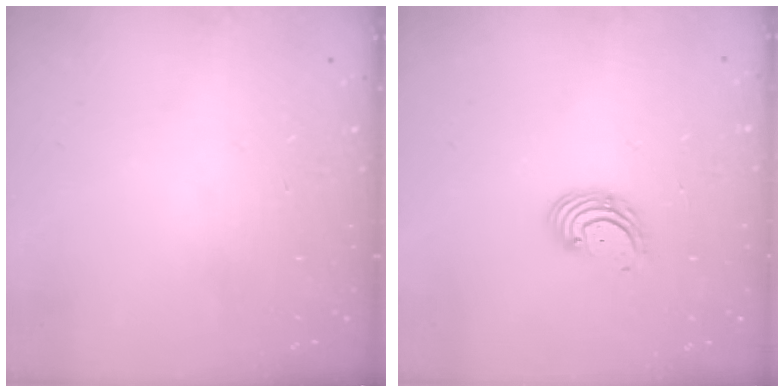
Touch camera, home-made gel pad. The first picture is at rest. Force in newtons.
{"total": 2.7, "press": 2.7, "slide": 0.3}